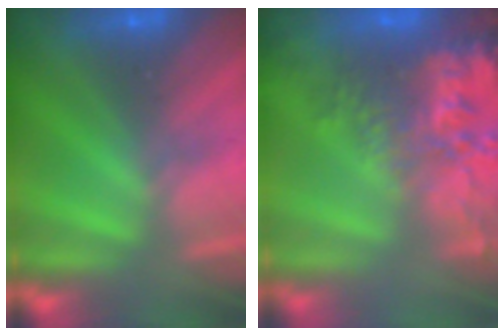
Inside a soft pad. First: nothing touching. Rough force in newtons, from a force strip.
{"total": 7.5}